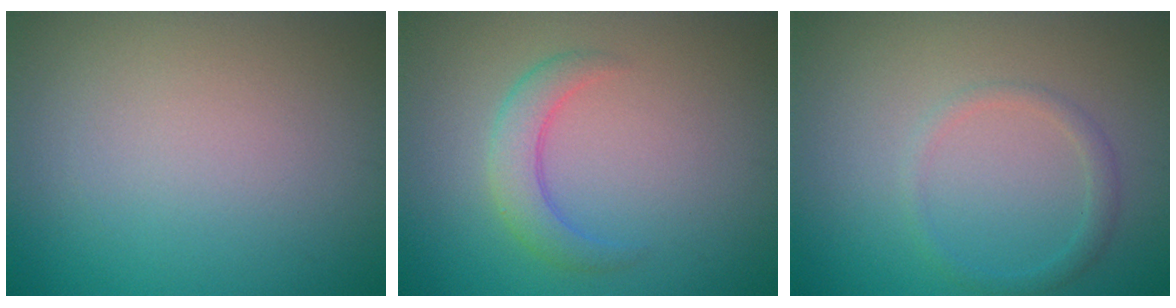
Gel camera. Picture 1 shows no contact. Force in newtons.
{"total": 2.8, "press": 2.7, "slide": 0.2}
{"total": 1.4, "press": 1.4, "slide": 0.0}